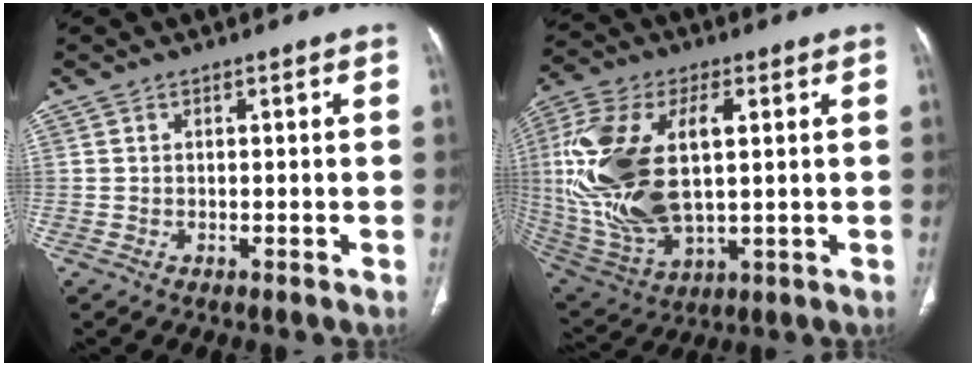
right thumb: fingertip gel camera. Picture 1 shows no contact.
{"total": 22.9, "force": [2.5, 11.8, 19.5], "torque": [-0.423, -0.007, 0.052]}